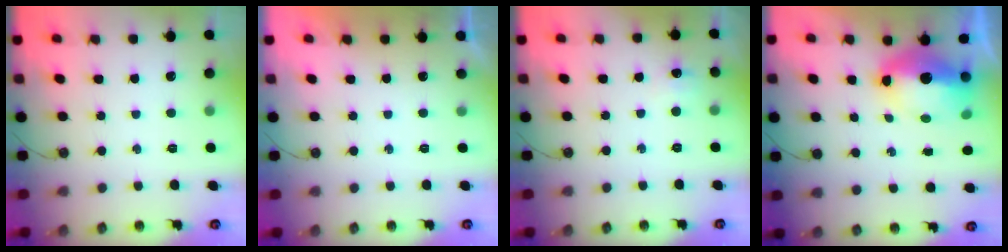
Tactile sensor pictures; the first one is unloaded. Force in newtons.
{"total": 0.0}
{"total": 5.1, "press": 5.1, "slide": 0.7}
{"total": 10.9, "press": 10.9, "slide": 1.1}